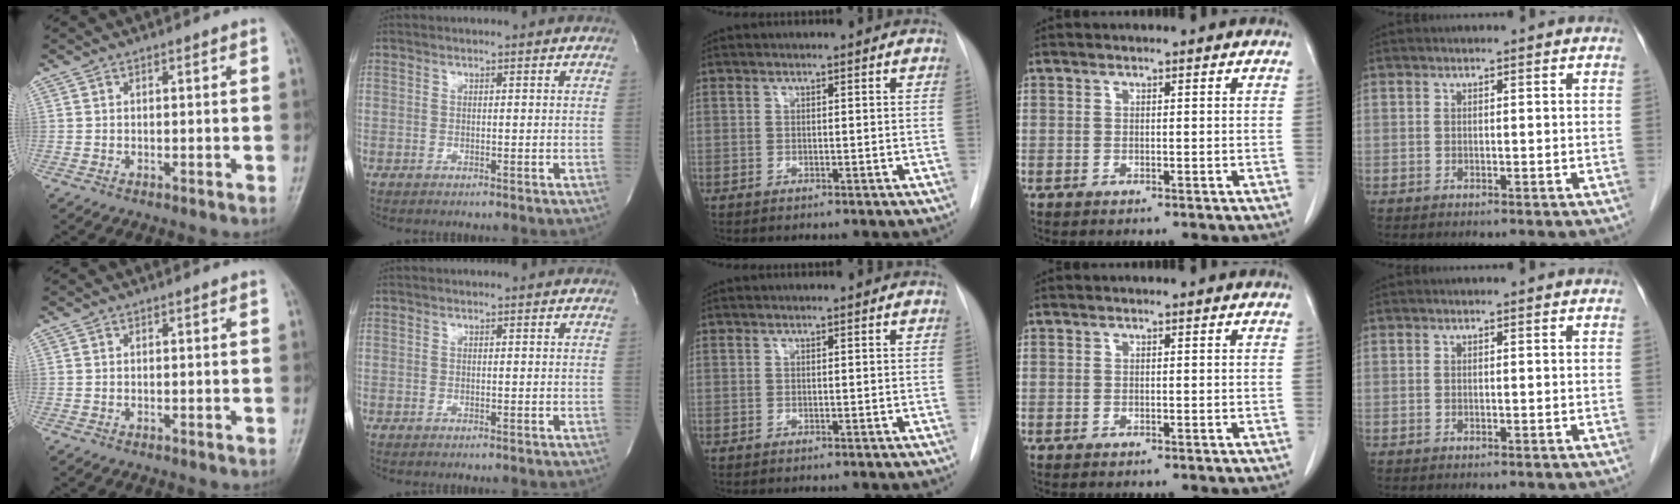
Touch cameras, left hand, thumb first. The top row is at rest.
{}